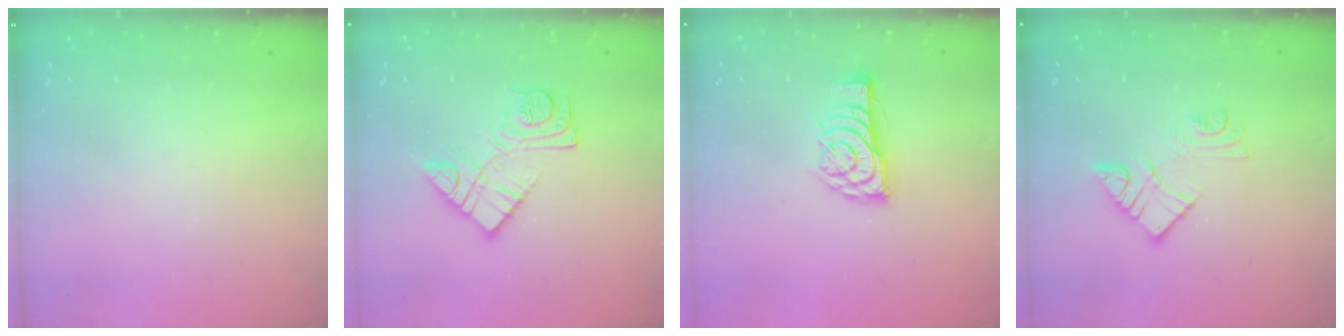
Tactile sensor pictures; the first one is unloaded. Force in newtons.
{"total": 12.0, "press": 12.0, "slide": 0.9}
{"total": 11.5, "press": 11.4, "slide": 0.5}
{"total": 10.5, "press": 10.5, "slide": 0.7}